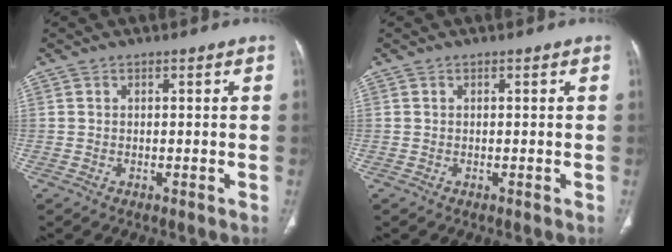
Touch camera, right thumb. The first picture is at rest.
{"total": 0.0}